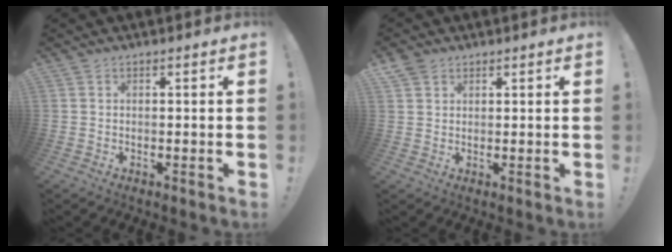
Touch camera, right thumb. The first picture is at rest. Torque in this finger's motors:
{"motor_torque": [0.11, 0.12, 0.11, 0.05, 0.02]}